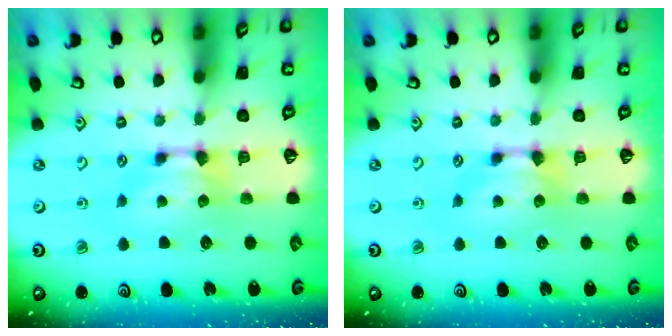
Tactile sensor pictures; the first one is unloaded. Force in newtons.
{"total": 0.0}